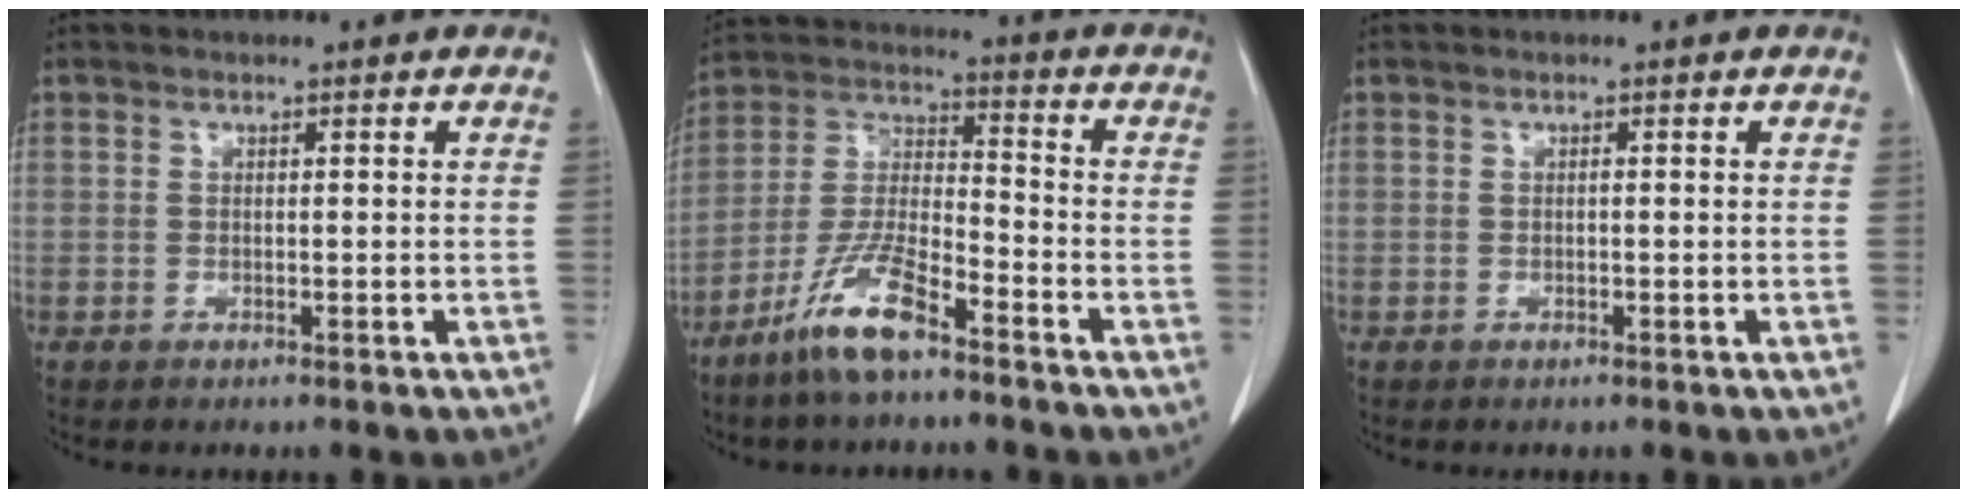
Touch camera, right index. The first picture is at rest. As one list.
[{"total": 10.6, "force": [-7.2, 1.8, 7.5], "torque": [-0.163, -0.016, -0.146]}, {"total": 0.0}]